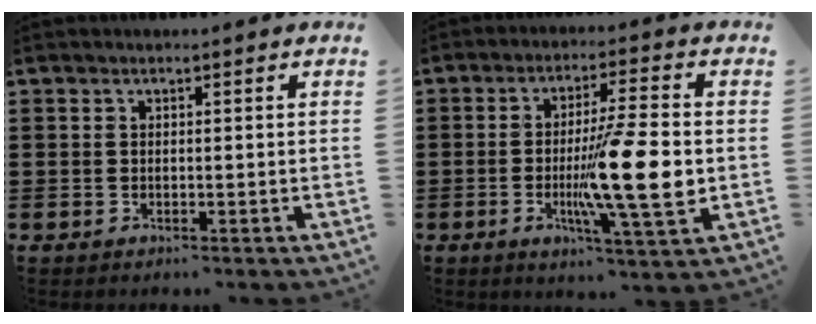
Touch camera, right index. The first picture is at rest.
{"total": 13.6, "force": [-1.9, 1.9, 13.3], "torque": [-0.226, -0.018, -0.038]}